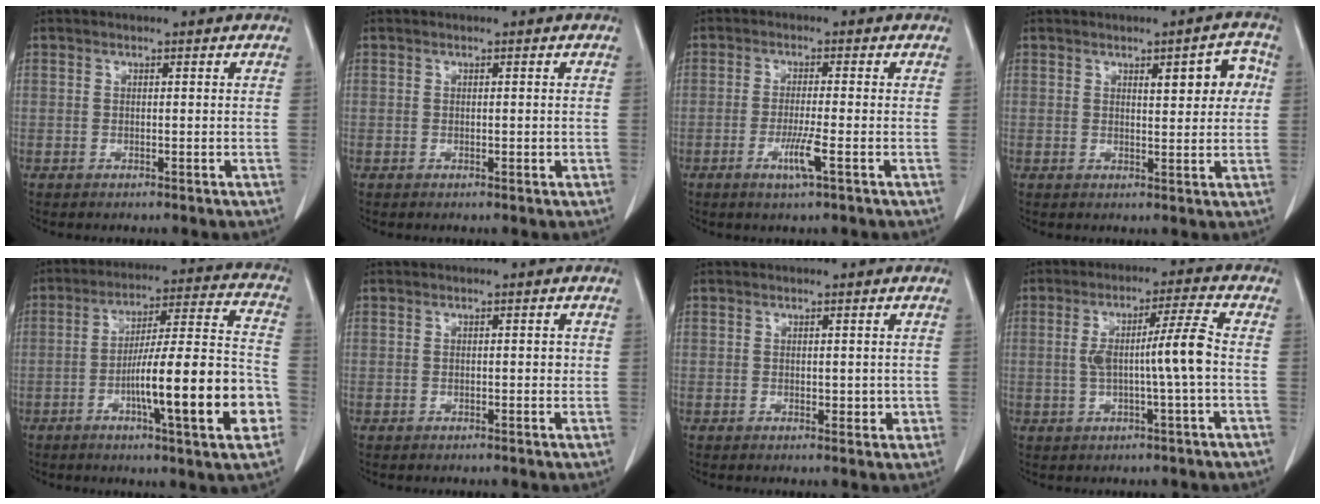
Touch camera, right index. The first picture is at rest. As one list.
[{"total": 0.7, "force": [-0.2, 0.2, 0.6], "torque": [-0.010, -0.002, -0.001]}, {"total": 4.2, "force": [-1.8, -0.4, 3.8], "torque": [-0.075, -0.010, -0.036]}, {"total": 5.6, "force": [1.6, 1.7, 5.1], "torque": [-0.063, 0.013, 0.023]}, {"total": 18.5, "force": [-5.9, 1.2, 17.5], "torque": [-0.252, 0.011, -0.087]}, {"total": 1.0, "force": [-0.1, 0.4, 0.8], "torque": [-0.010, 0.001, -0.002]}, {"total": 2.1, "force": [-0.2, 1.2, 1.7], "torque": [-0.018, -0.001, 0.000]}, {"total": 7.7, "force": [-0.7, -0.6, 7.6], "torque": [-0.136, 0.013, -0.008]}]